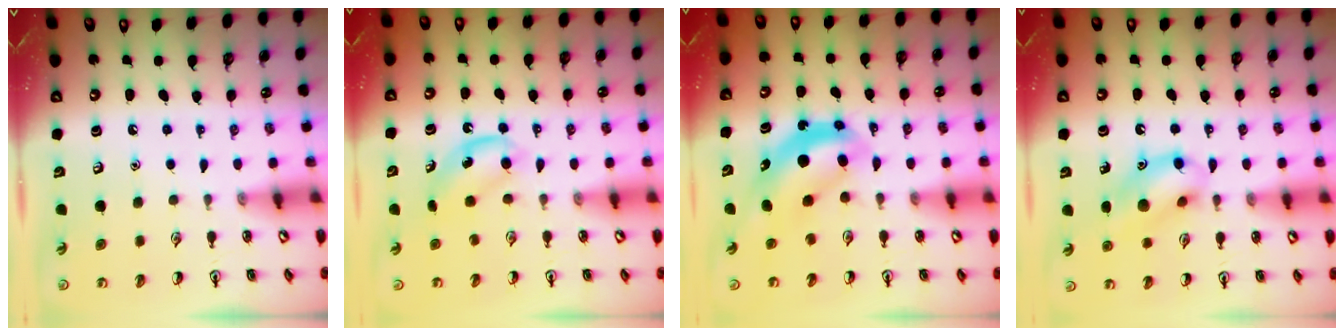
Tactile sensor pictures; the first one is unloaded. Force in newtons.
{"total": 5.6, "press": 5.4, "slide": 1.4}
{"total": 5.6, "press": 5.5, "slide": 1.2}
{"total": 12.2, "press": 11.9, "slide": 2.4}